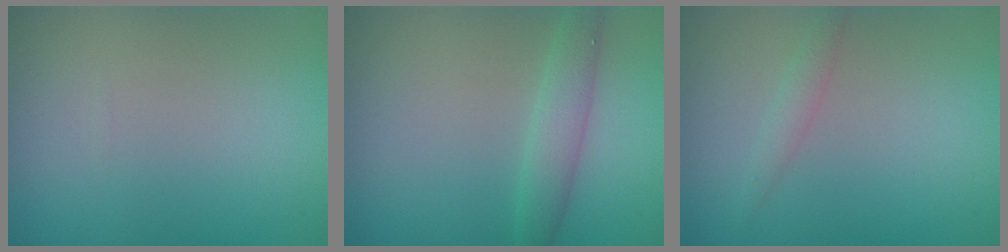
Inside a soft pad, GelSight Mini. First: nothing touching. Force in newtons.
{"total": 2.4, "press": 2.4, "slide": 0.1}
{"total": 1.2, "press": 1.2, "slide": 0.1}